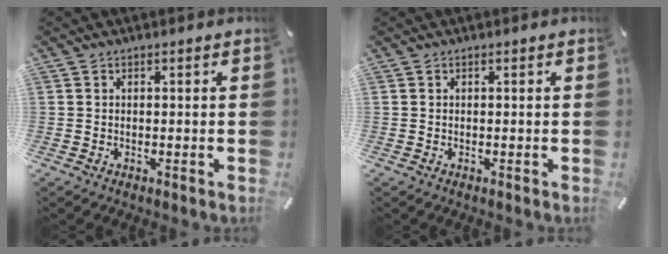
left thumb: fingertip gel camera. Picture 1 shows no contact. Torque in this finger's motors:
{"motor_torque": [-0.01, 0.01, 0.01, 0.03, 0.00]}